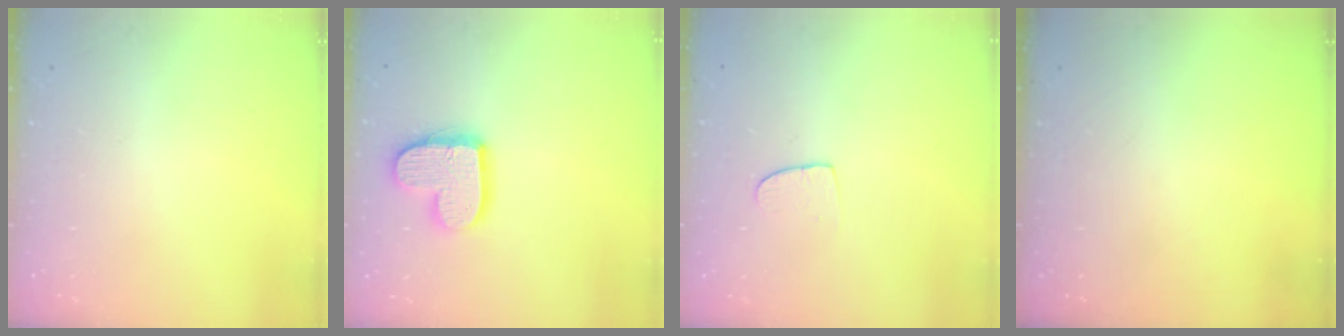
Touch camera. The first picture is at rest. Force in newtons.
{"total": 14.4, "press": 14.3, "slide": 1.0}
{"total": 6.3, "press": 6.2, "slide": 0.6}
{"total": 0.0}